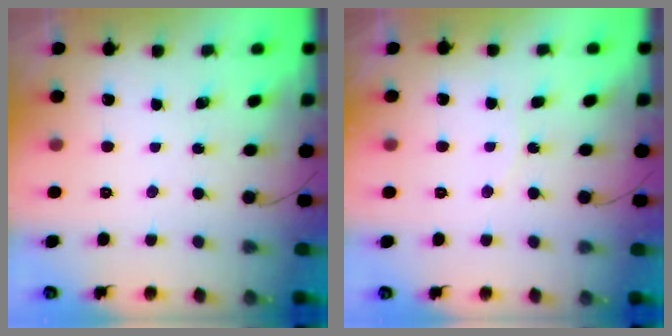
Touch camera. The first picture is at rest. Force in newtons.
{"total": 4.2, "press": 4.0, "slide": 1.4}